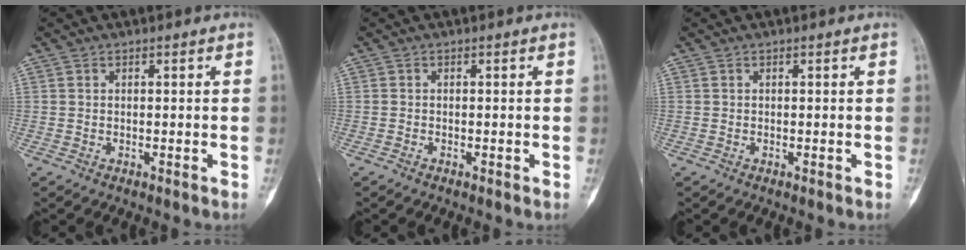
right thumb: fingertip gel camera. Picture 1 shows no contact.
{"total": 0.0}
{"total": 0.0}